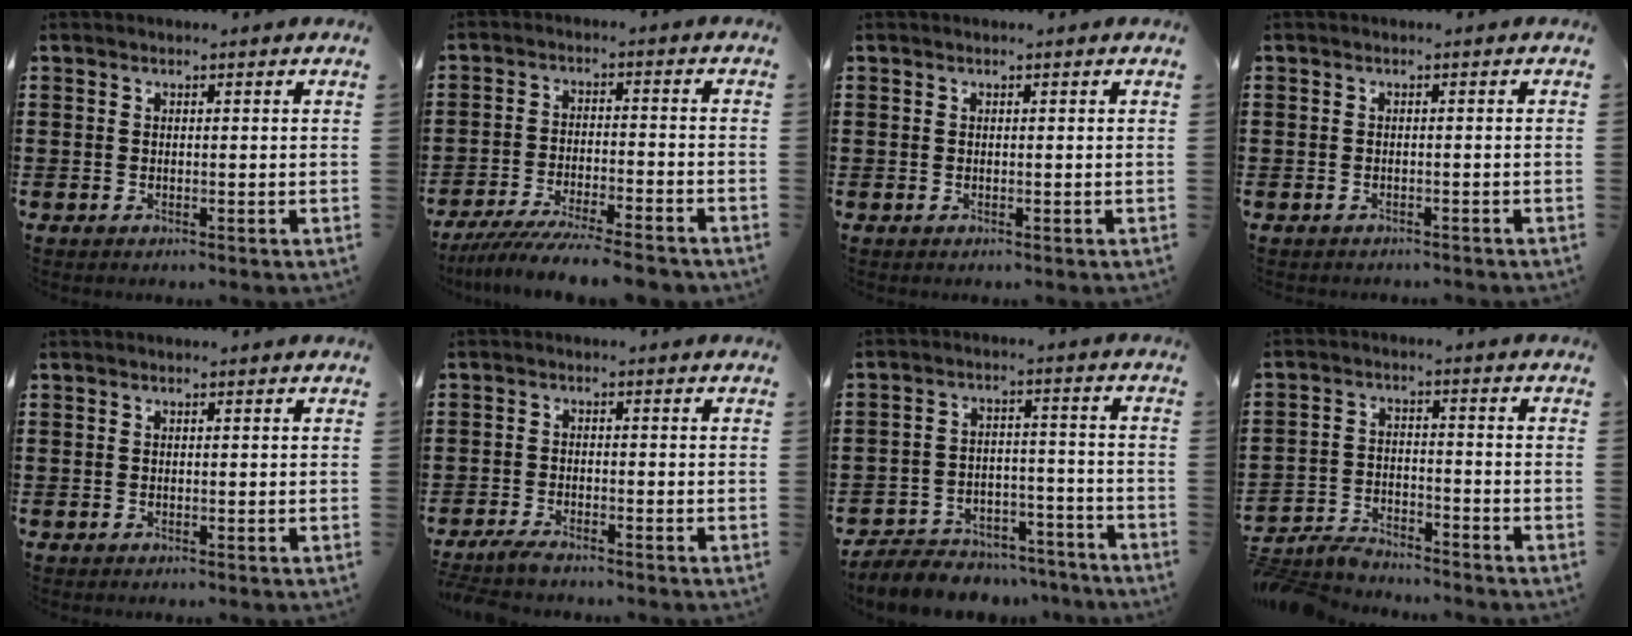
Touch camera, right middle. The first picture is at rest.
{"total": 6.9, "force": [-6.4, 0.2, 2.7], "torque": [-0.056, -0.008, -0.121]}
{"total": 0.0}
{"total": 0.8, "force": [-0.8, 0.1, -0.1], "torque": [0.000, 0.001, -0.017]}
{"total": 0.0}
{"total": 2.5, "force": [-2.3, 0.4, 0.8], "torque": [-0.030, -0.001, -0.052]}
{"total": 6.2, "force": [-6.1, 1.4, 0.4], "torque": [-0.003, 0.019, -0.119]}
{"total": 4.8, "force": [-4.6, 1.1, 0.8], "torque": [-0.031, 0.003, -0.098]}